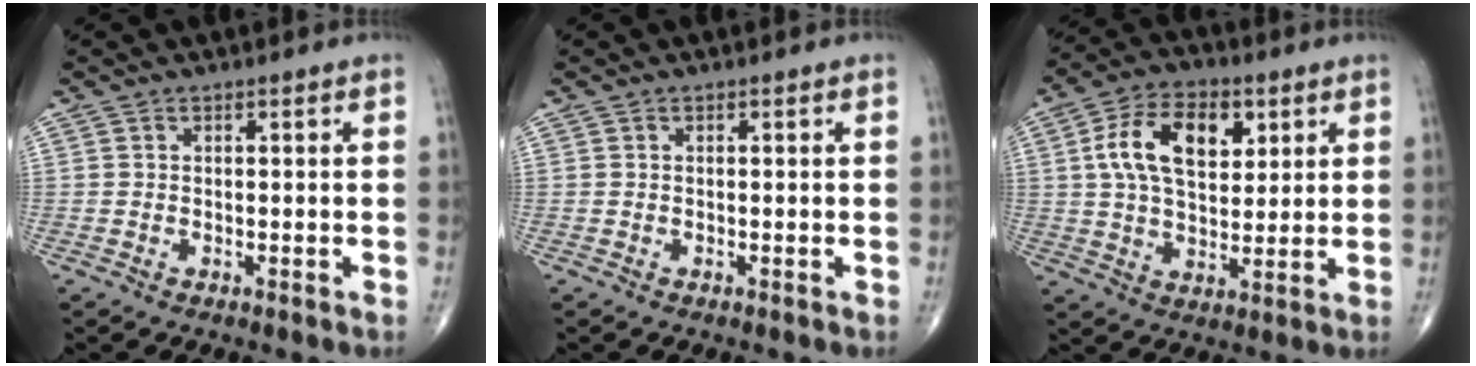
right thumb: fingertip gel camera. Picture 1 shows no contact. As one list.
[{"total": 0.0}, {"total": 13.9, "force": [4.1, 8.2, 10.5], "torque": [-0.161, -0.001, 0.069]}]